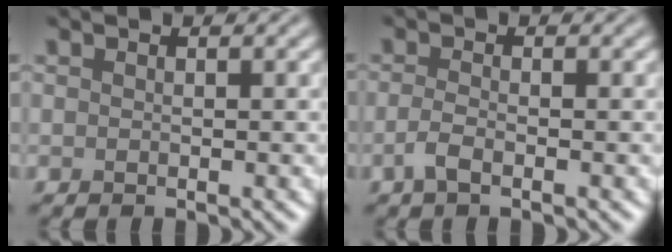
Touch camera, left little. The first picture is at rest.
{"total": 1.6, "force": [-0.8, 0.5, 1.3], "torque": [-0.031, 0.001, -0.021]}